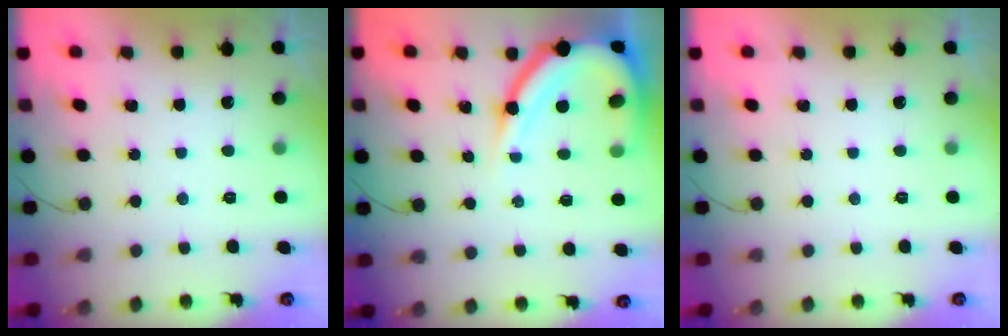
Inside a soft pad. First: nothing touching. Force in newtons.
{"total": 13.3, "press": 13.3, "slide": 1.2}
{"total": 0.0}